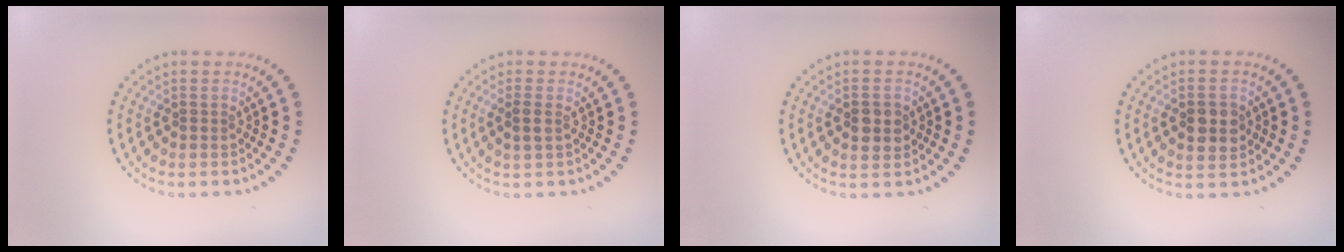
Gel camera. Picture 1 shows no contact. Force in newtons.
{"total": 1.1, "press": 1.0, "slide": 0.3}
{"total": 2.3, "press": 2.3, "slide": 0.1}
{"total": 3.2, "press": 3.2, "slide": 0.2}